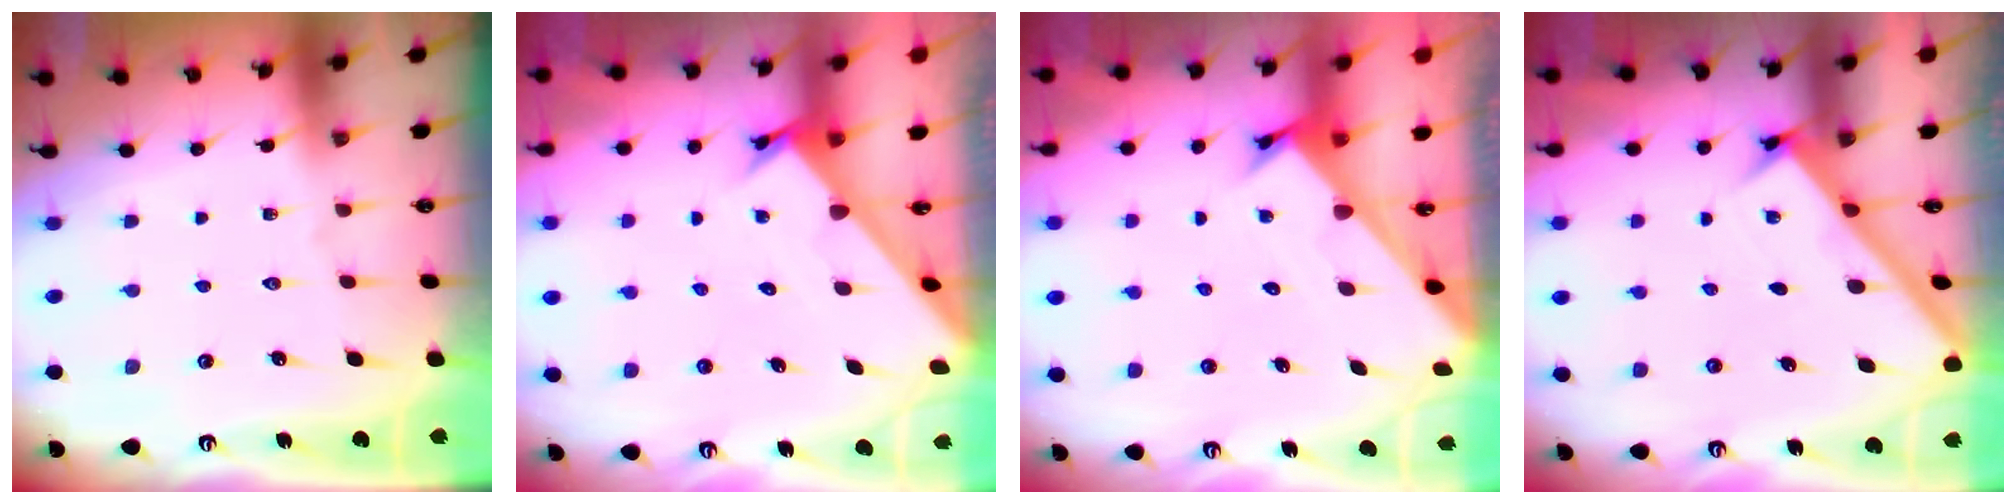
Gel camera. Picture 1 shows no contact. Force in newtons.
{"total": 2.3, "press": 2.3, "slide": 0.2}
{"total": 2.6, "press": 2.6, "slide": 0.2}
{"total": 2.7, "press": 2.7, "slide": 0.3}